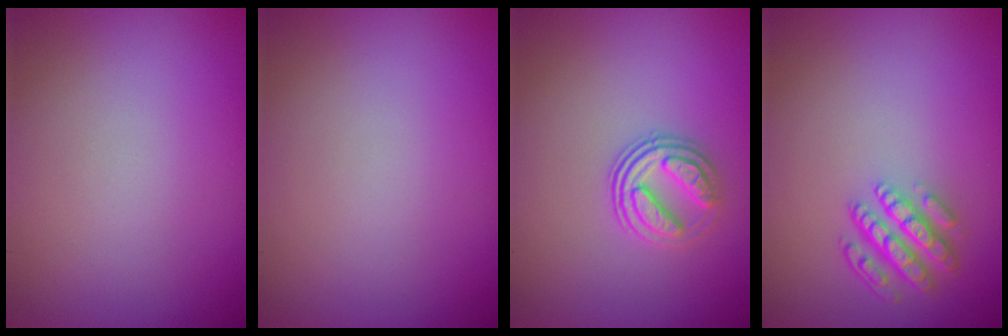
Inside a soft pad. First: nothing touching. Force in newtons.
{"total": 0.0}
{"total": 3.0, "press": 2.6, "slide": 1.6}
{"total": 4.3, "press": 3.4, "slide": 2.7}